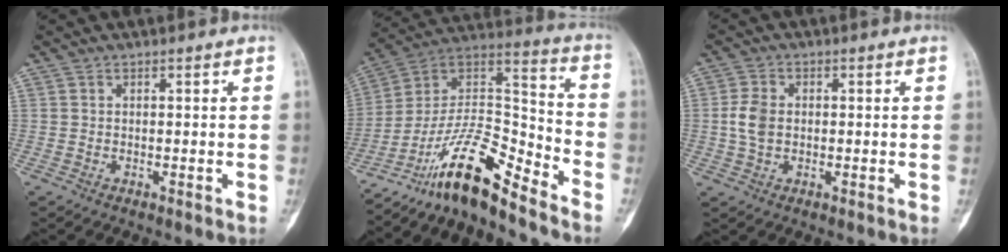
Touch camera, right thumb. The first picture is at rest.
{"total": 16.3, "force": [-13.0, 3.4, 9.2], "torque": [-0.157, 0.113, -0.238]}
{"total": 4.9, "force": [-0.1, 3.4, 3.5], "torque": [-0.073, 0.008, -0.006]}